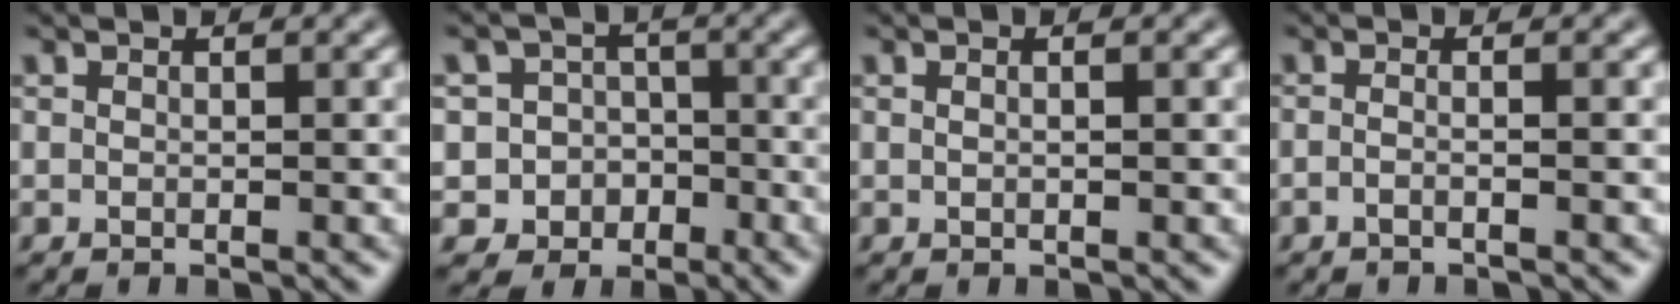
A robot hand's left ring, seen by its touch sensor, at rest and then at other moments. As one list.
[{"total": 5.1, "force": [-2.0, 4.6, 0.6], "torque": [0.003, 0.002, -0.055]}, {"total": 1.8, "force": [0.7, 0.9, 1.4], "torque": [-0.008, 0.010, -0.008]}, {"total": 1.9, "force": [-0.3, 0.8, 1.7], "torque": [-0.011, -0.010, -0.023]}]